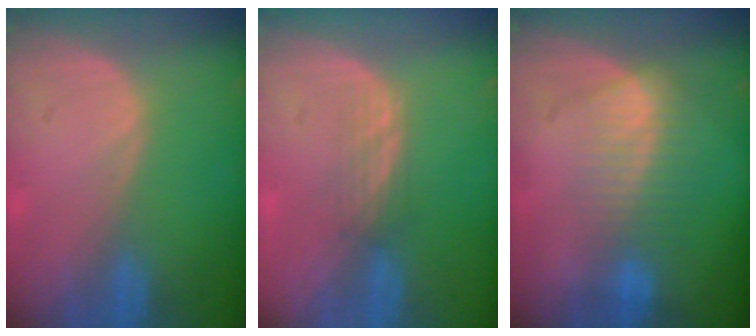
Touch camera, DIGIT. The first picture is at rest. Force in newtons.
{"total": 2.2, "press": 2.2, "slide": 0.4}
{"total": 7.4, "press": 6.2, "slide": 3.9}